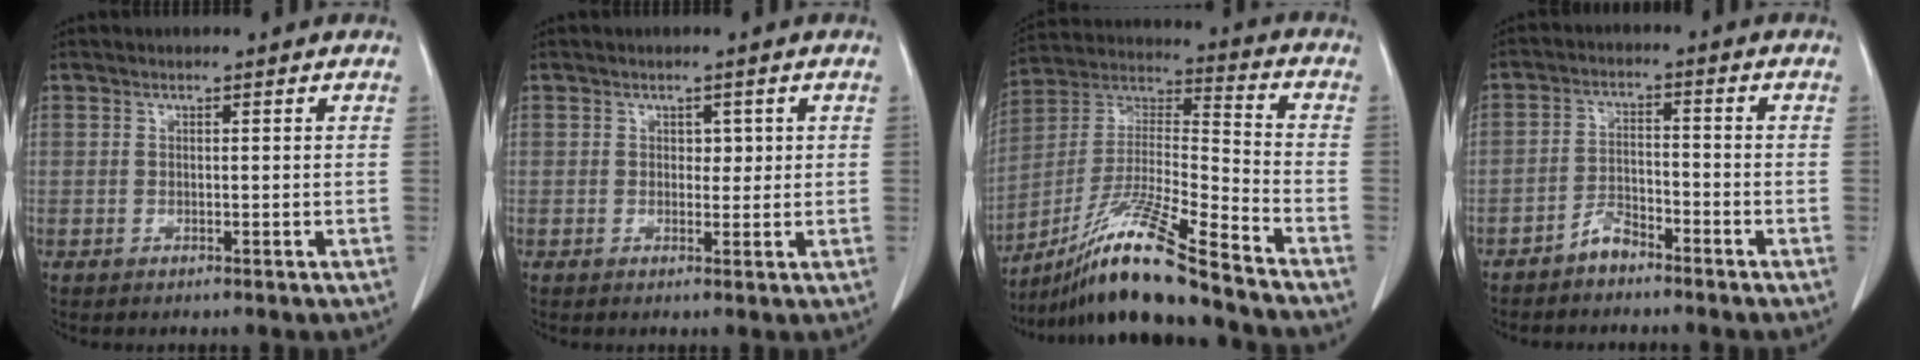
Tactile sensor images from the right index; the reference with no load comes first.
{"total": 1.6, "force": [0.4, 1.2, 1.0], "torque": [-0.005, 0.000, 0.005]}
{"total": 16.8, "force": [-13.2, -0.9, 10.4], "torque": [-0.209, -0.012, -0.245]}
{"total": 3.6, "force": [-3.0, 1.3, 1.3], "torque": [-0.022, 0.005, -0.057]}